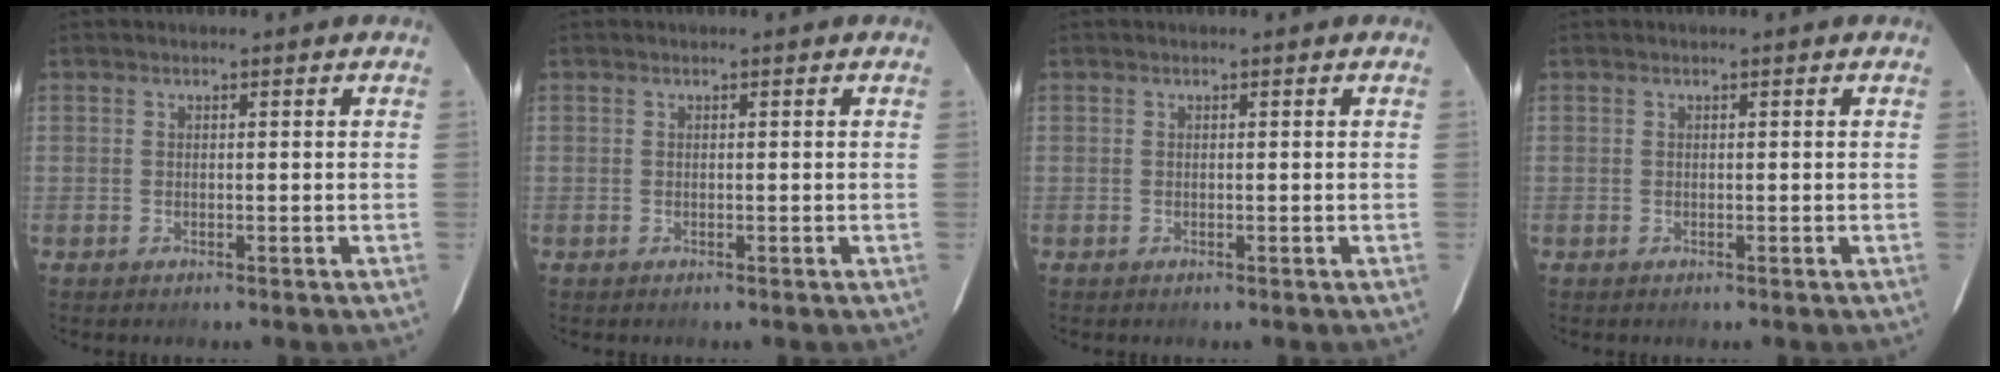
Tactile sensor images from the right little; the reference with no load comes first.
{"total": 0.0}
{"total": 0.0}
{"total": 0.0}